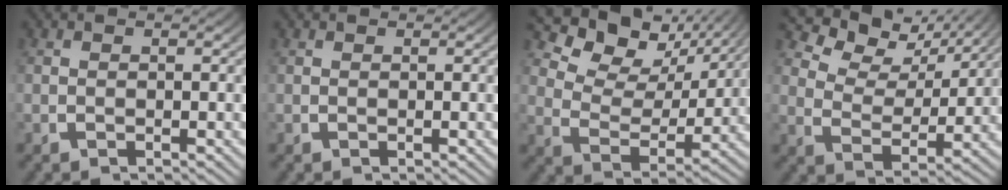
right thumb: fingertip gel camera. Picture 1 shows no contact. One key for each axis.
{"total": 0.0}
{"total": 8.1, "fx": 4.7, "fy": 4.3, "fz": 5.0, "tx": -0.079, "ty": 0.005, "tz": 0.072}
{"total": 6.2, "fx": 4.7, "fy": 2.5, "fz": 3.1, "tx": -0.053, "ty": 0.005, "tz": 0.079}